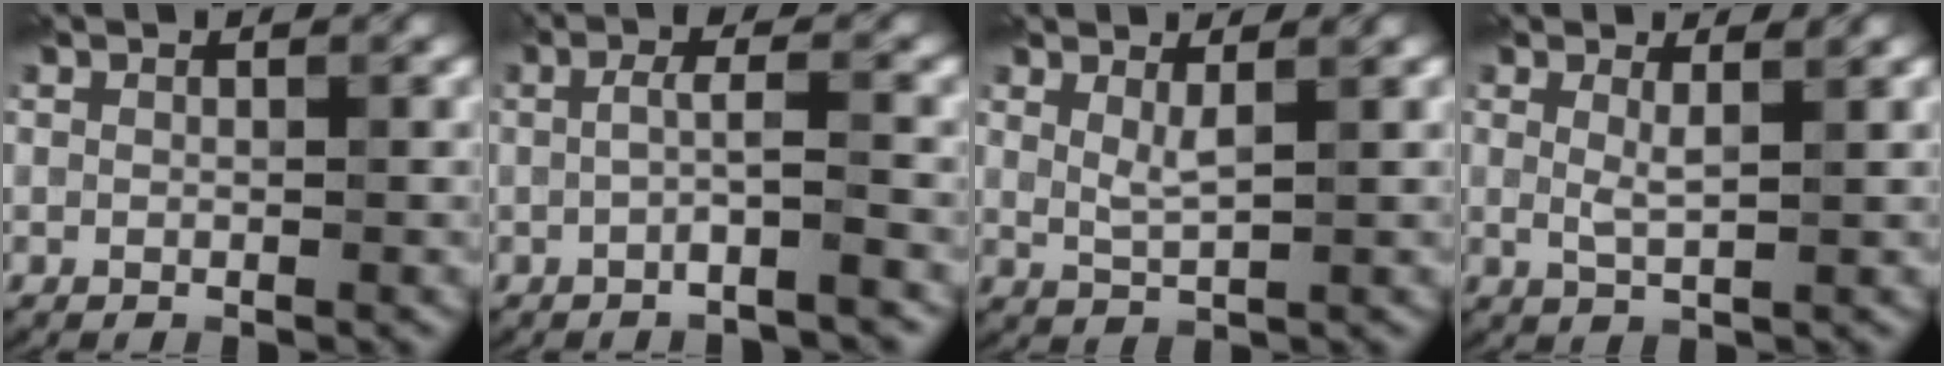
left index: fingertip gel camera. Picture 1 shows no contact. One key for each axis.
{"total": 2.8, "fx": -0.9, "fy": 0.2, "fz": 2.7, "tx": -0.036, "ty": 0.015, "tz": -0.031}
{"total": 1.8, "fx": 1.4, "fy": 0.3, "fz": 1.0, "tx": -0.020, "ty": 0.003, "tz": 0.023}
{"total": 1.7, "fx": 1.3, "fy": 0.3, "fz": 1.1, "tx": -0.023, "ty": 0.003, "tz": 0.017}